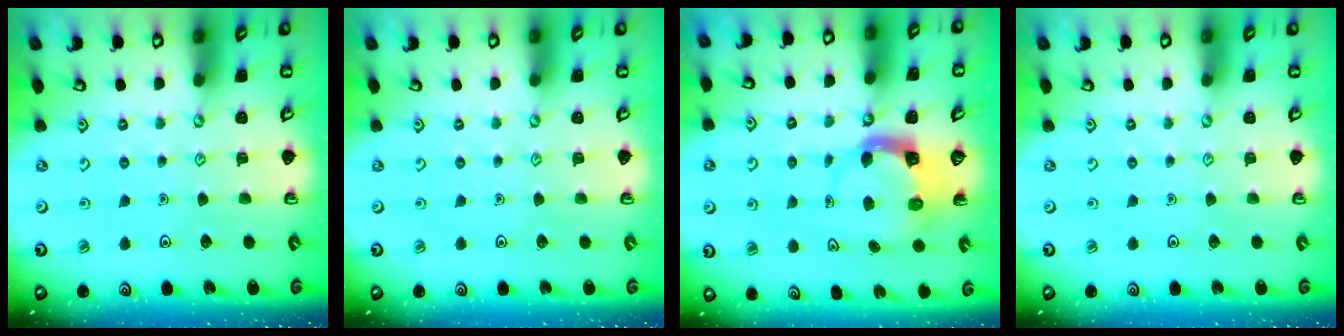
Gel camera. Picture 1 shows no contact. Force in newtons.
{"total": 0.0}
{"total": 3.9, "press": 3.8, "slide": 0.6}
{"total": 0.0}